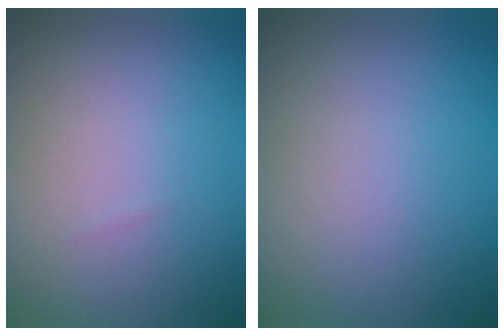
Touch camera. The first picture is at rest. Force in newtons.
{"total": 0.0}